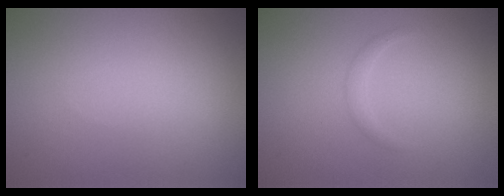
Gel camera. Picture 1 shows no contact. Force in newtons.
{"total": 0.8, "press": 0.8, "slide": 0.1}